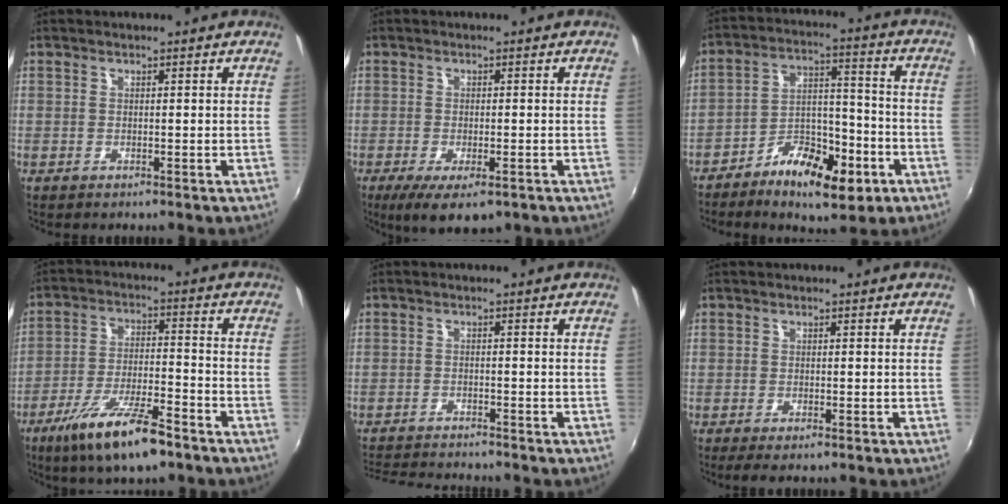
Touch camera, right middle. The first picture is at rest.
{"total": 7.4, "force": [-4.4, 2.7, 5.3], "torque": [-0.111, -0.034, -0.069]}
{"total": 13.0, "force": [-7.2, 5.4, 9.4], "torque": [-0.162, 0.015, -0.115]}
{"total": 13.3, "force": [-9.1, 3.2, 9.2], "torque": [-0.188, -0.024, -0.159]}
{"total": 7.4, "force": [-7.1, 1.1, 1.8], "torque": [-0.059, -0.010, -0.120]}
{"total": 1.8, "force": [-1.3, 0.4, 1.2], "torque": [-0.023, -0.008, -0.021]}